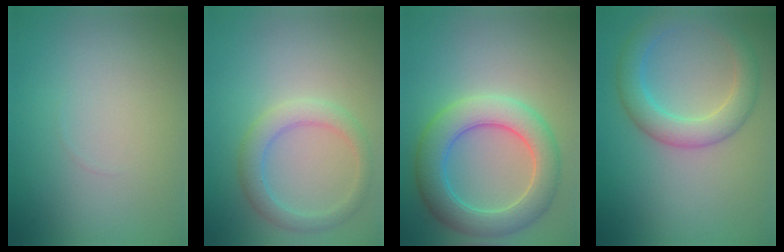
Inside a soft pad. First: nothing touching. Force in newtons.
{"total": 2.9, "press": 2.9, "slide": 0.1}
{"total": 6.4, "press": 6.4, "slide": 0.4}
{"total": 4.4, "press": 4.4, "slide": 0.0}